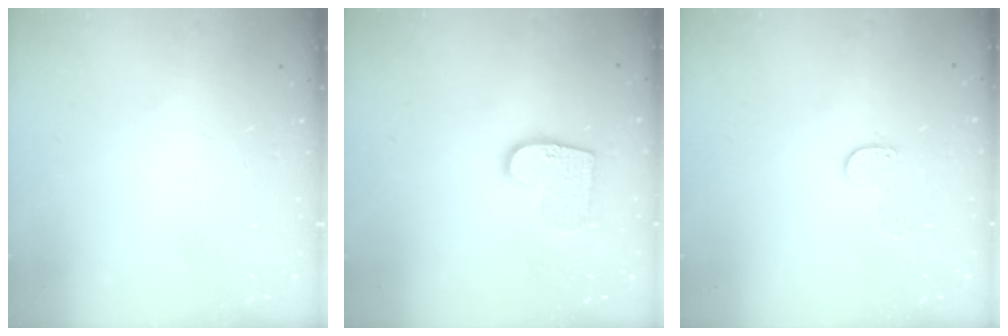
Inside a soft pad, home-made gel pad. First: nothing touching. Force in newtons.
{"total": 10.3, "press": 10.3, "slide": 0.4}
{"total": 5.6, "press": 5.6, "slide": 0.4}